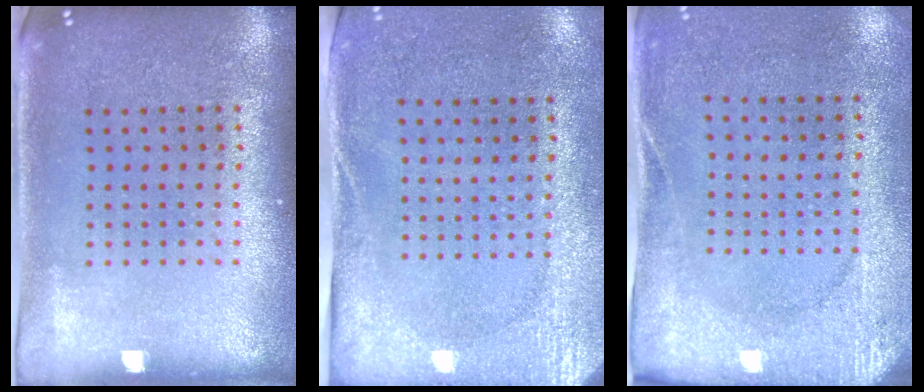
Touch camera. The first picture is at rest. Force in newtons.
{"total": 2.7, "press": 2.1, "slide": 1.7}
{"total": 2.6, "press": 2.0, "slide": 1.6}